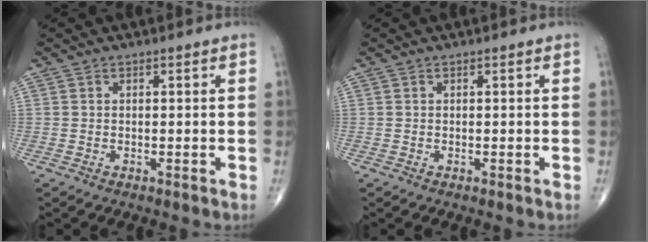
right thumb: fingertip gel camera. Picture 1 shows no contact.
{"total": 0.0}